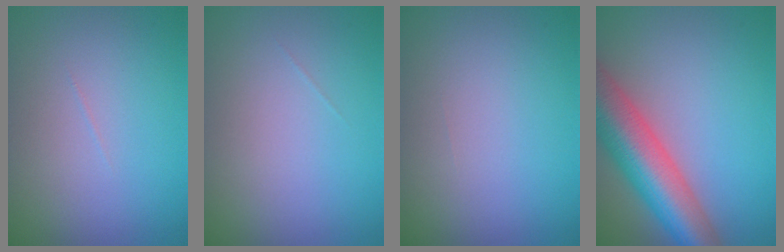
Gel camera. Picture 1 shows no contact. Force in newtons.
{"total": 0.0}
{"total": 0.0}
{"total": 9.9, "press": 9.9, "slide": 0.5}